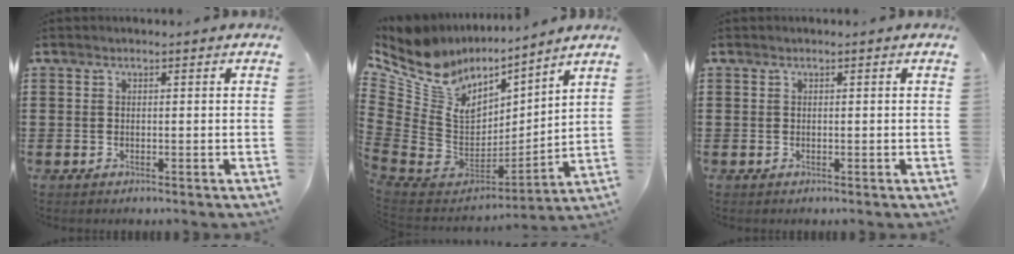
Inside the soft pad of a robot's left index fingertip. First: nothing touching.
{"total": 9.3, "force": [5.8, 6.6, 3.1], "torque": [-0.128, -0.064, 0.103]}
{"total": 0.0}